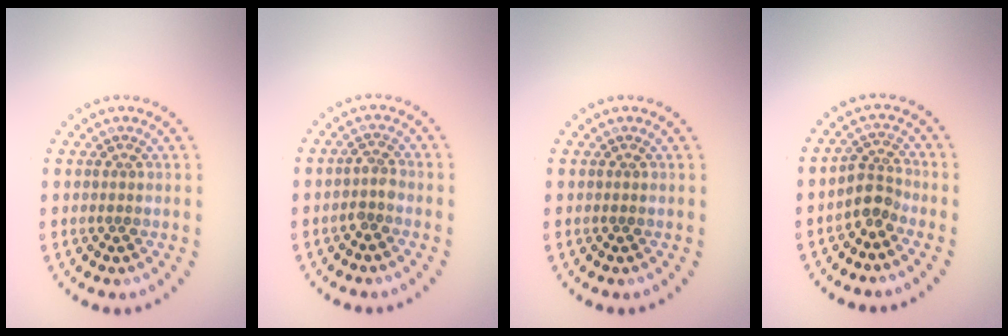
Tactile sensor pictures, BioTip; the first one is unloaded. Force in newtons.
{"total": 1.5, "press": 1.1, "slide": 0.9}
{"total": 0.0}
{"total": 2.3, "press": 1.7, "slide": 1.6}